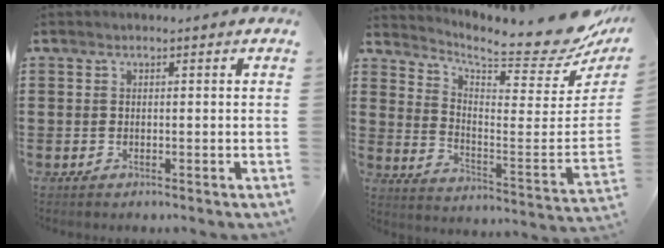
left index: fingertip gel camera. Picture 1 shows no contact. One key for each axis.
{"total": 8.9, "fx": 7.9, "fy": 0.6, "fz": 4.0, "tx": -0.082, "ty": -0.073, "tz": 0.126}